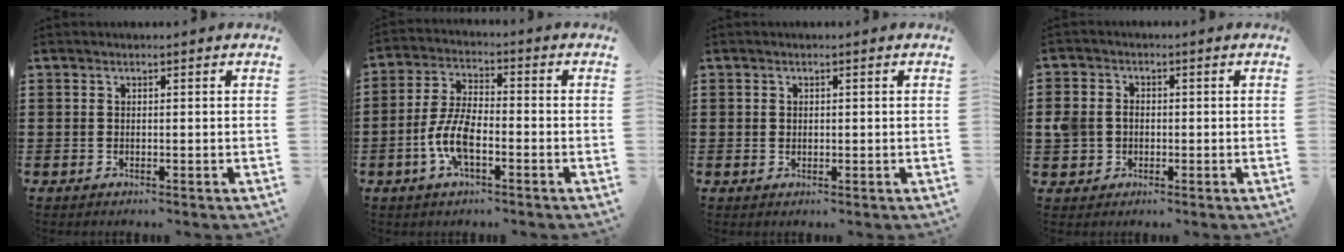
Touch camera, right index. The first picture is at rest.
{"total": 7.6, "force": [-2.7, 3.1, 6.5], "torque": [-0.156, -0.007, -0.058]}
{"total": 0.7, "force": [0.3, 0.6, 0.2], "torque": [-0.006, 0.004, 0.005]}
{"total": 3.6, "force": [-0.3, 3.1, 1.8], "torque": [-0.057, 0.004, -0.012]}